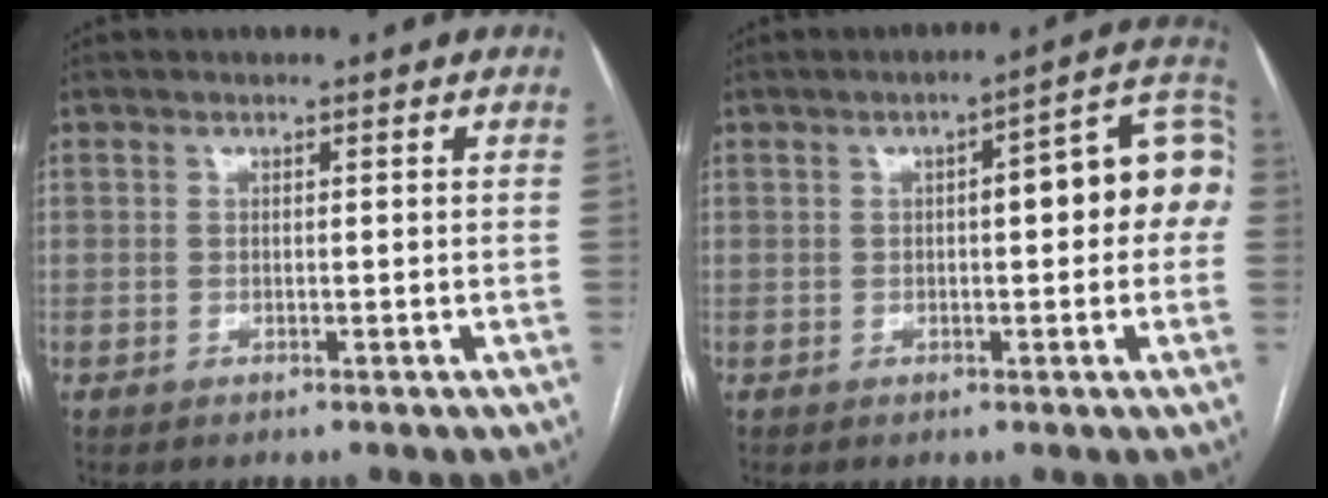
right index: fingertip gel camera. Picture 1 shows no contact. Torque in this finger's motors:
{"motor_torque": [0.54, 0.01, 0.22, 0.07]}